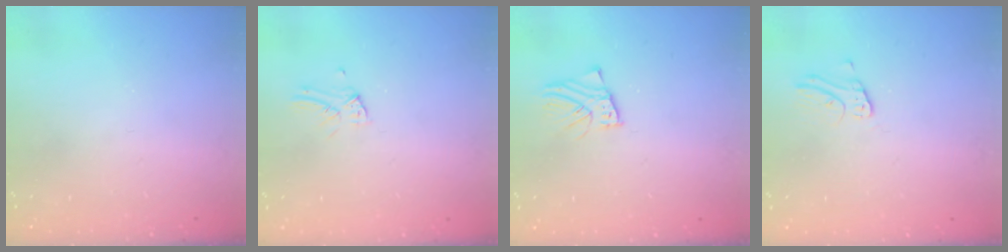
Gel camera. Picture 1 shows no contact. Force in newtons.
{"total": 2.1, "press": 2.1, "slide": 0.1}
{"total": 3.0, "press": 3.0, "slide": 0.2}
{"total": 2.5, "press": 2.5, "slide": 0.2}